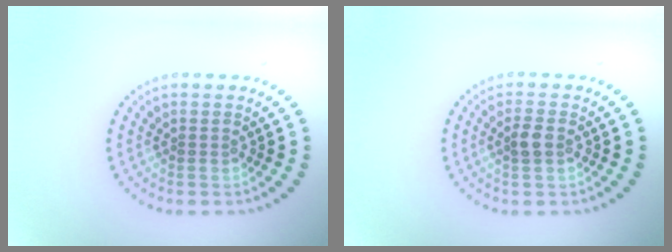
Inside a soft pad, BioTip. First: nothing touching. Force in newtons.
{"total": 1.6, "press": 1.6, "slide": 0.2}